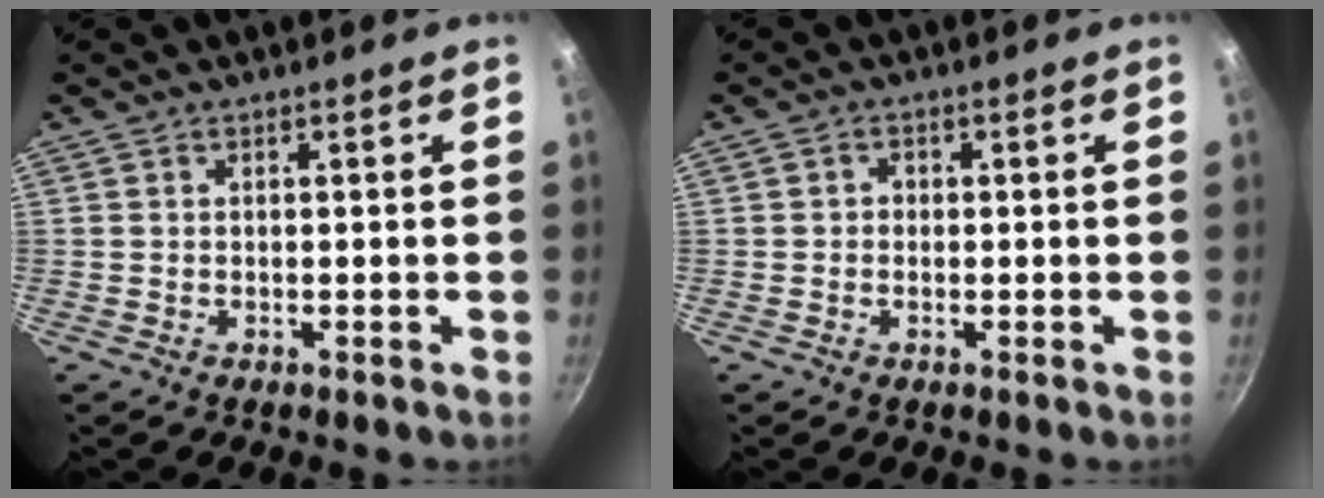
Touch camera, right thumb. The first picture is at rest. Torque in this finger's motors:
{"motor_torque": [-0.43, 0.45, -0.30, 0.16, 0.07]}